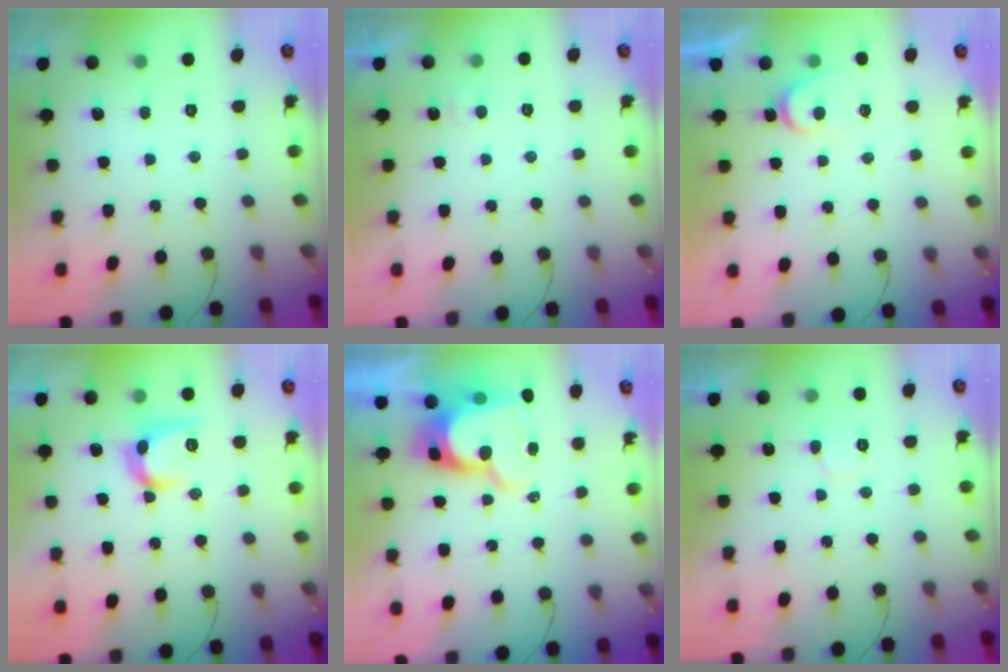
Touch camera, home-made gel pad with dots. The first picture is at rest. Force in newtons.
{"total": 3.5, "press": 3.4, "slide": 0.3}
{"total": 5.1, "press": 5.0, "slide": 0.4}
{"total": 10.1, "press": 10.0, "slide": 0.7}
{"total": 13.2, "press": 13.1, "slide": 1.3}
{"total": 6.1, "press": 6.1, "slide": 0.4}